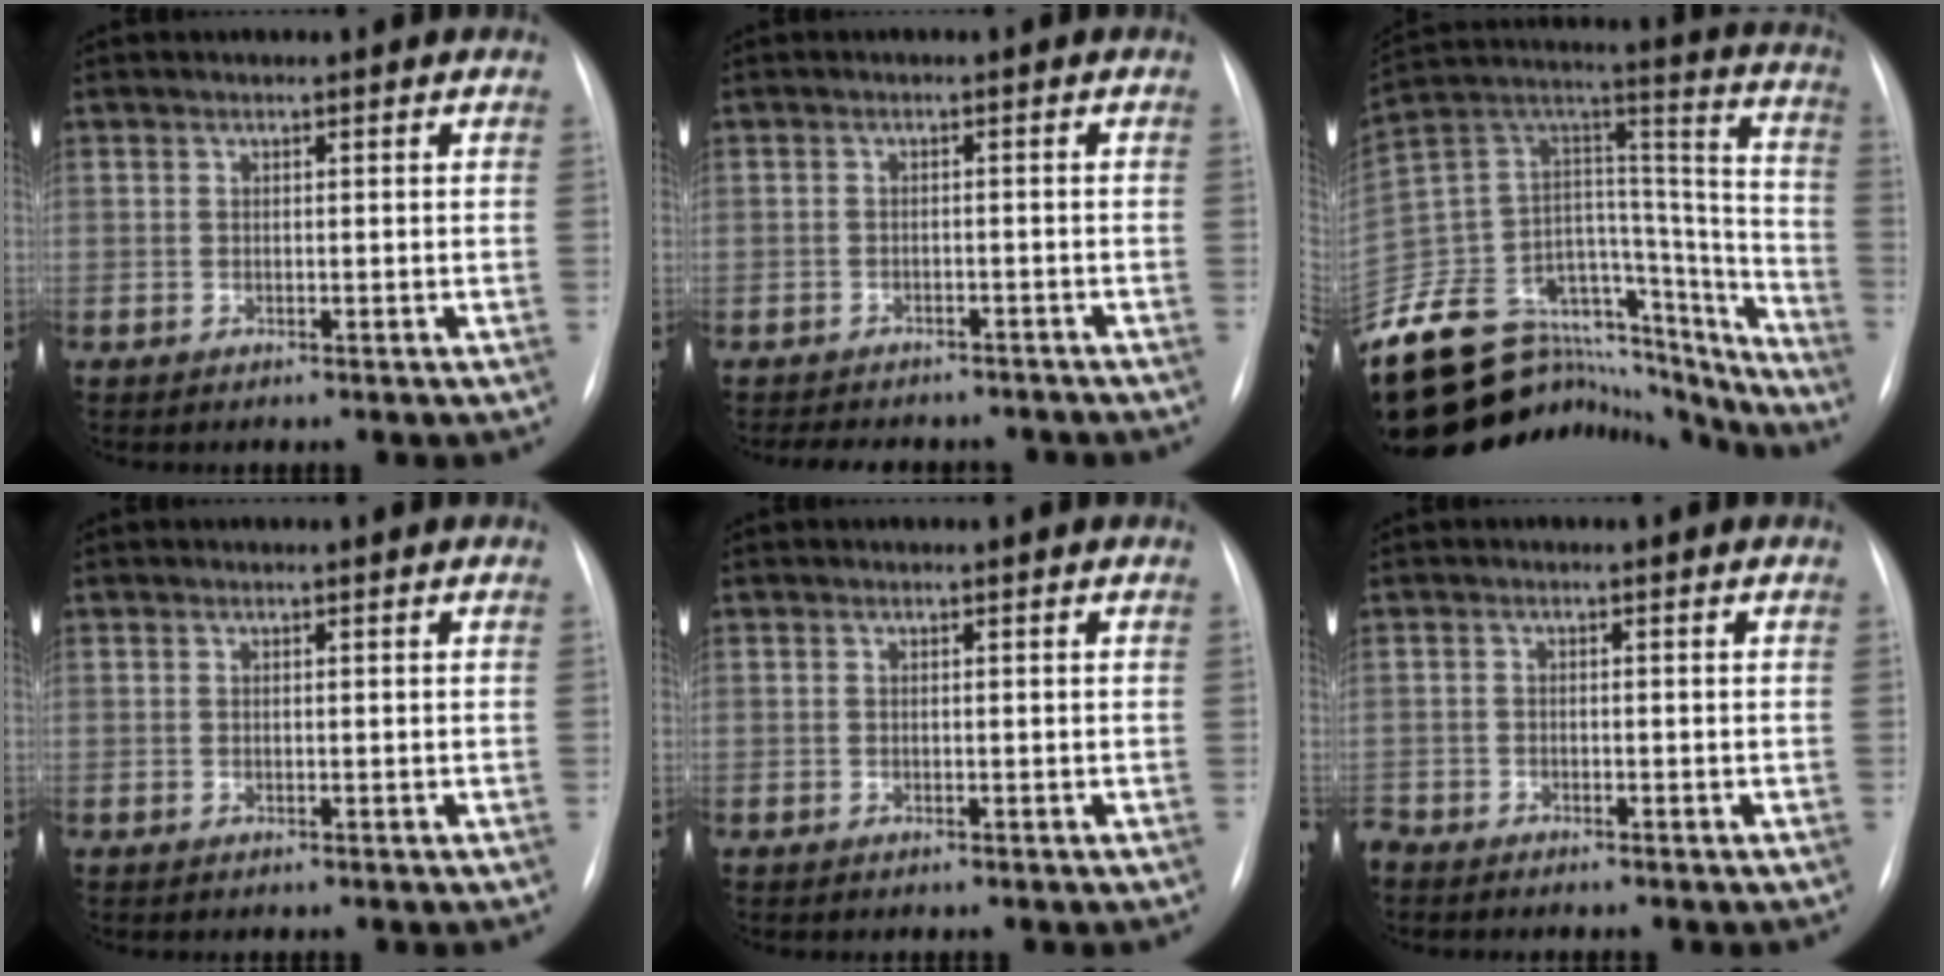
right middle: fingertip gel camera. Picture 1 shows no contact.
{"total": 9.5, "force": [-8.3, 3.6, 2.9], "torque": [-0.049, 0.008, -0.096]}
{"total": 37.6, "force": [-31.9, 13.3, 14.7], "torque": [-0.231, 0.023, -0.460]}
{"total": 0.0}
{"total": 0.0}
{"total": 2.6, "force": [-2.5, 0.7, 0.4], "torque": [-0.007, -0.006, -0.044]}